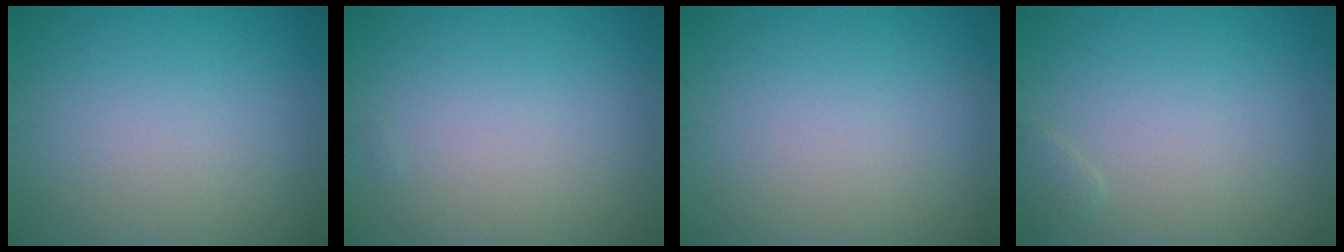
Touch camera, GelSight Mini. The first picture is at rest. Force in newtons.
{"total": 0.0}
{"total": 0.0}
{"total": 0.8, "press": 0.8, "slide": 0.0}